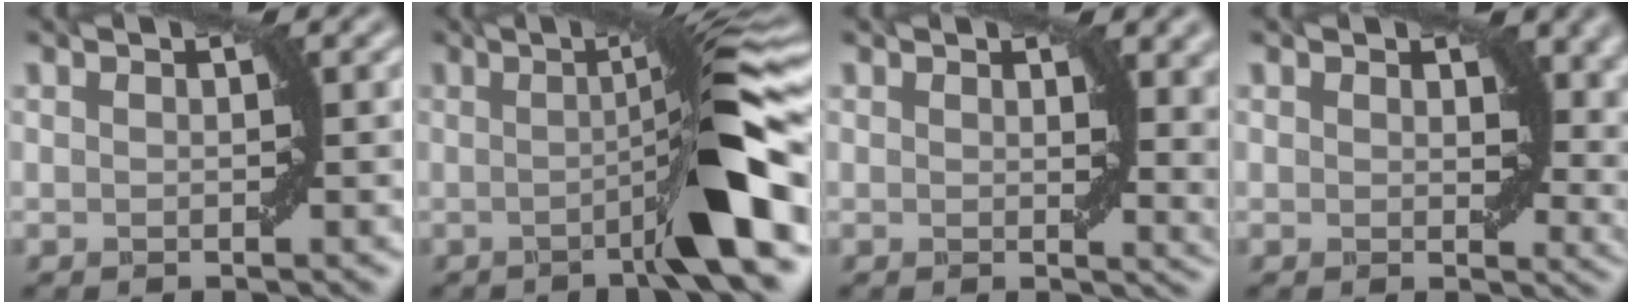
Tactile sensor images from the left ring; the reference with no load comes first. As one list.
[{"total": 8.0, "force": [-1.3, 0.8, 7.9], "torque": [-0.103, 0.010, -0.030]}, {"total": 4.6, "force": [1.7, 1.9, 3.8], "torque": [-0.039, -0.011, 0.033]}, {"total": 4.8, "force": [1.7, 2.9, 3.4], "torque": [-0.034, -0.011, 0.025]}]